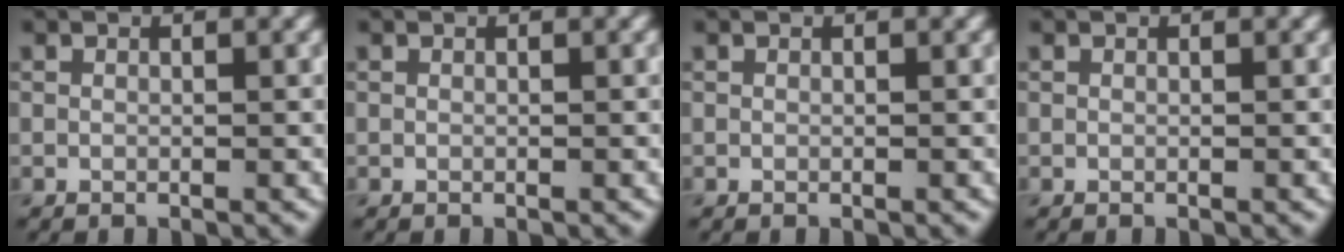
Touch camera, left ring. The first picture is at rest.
{"total": 0.0}
{"total": 0.0}
{"total": 0.0}